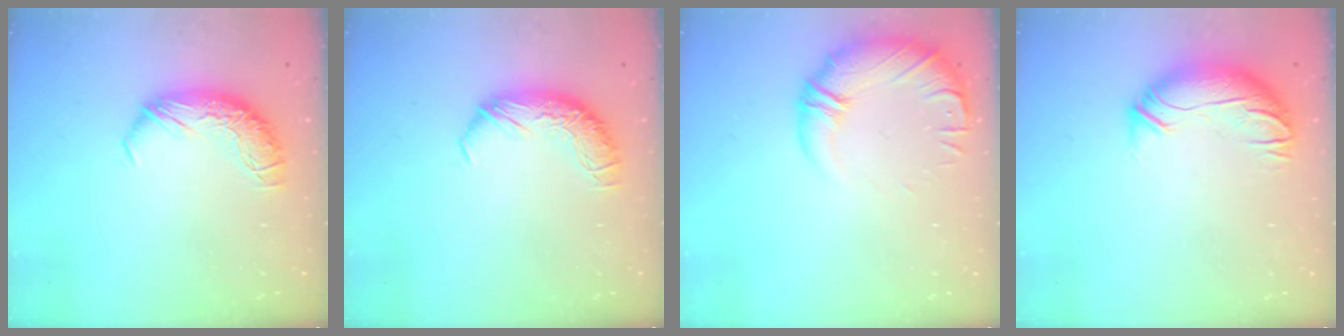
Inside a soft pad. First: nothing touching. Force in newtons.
{"total": 0.0}
{"total": 3.2, "press": 1.8, "slide": 2.6}
{"total": 3.3, "press": 1.8, "slide": 2.8}